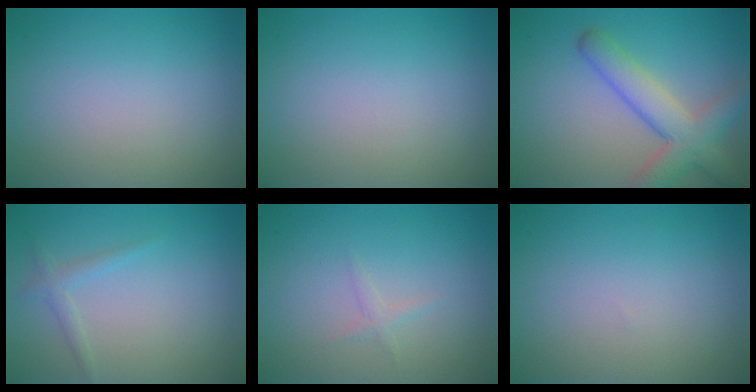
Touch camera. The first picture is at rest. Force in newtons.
{"total": 0.0}
{"total": 5.5, "press": 5.4, "slide": 0.3}
{"total": 1.2, "press": 1.2, "slide": 0.0}
{"total": 0.7, "press": 0.7, "slide": 0.0}
{"total": 0.0}